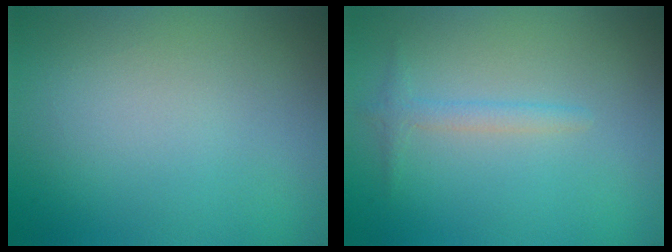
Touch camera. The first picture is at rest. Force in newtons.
{"total": 1.4, "press": 1.4, "slide": 0.0}